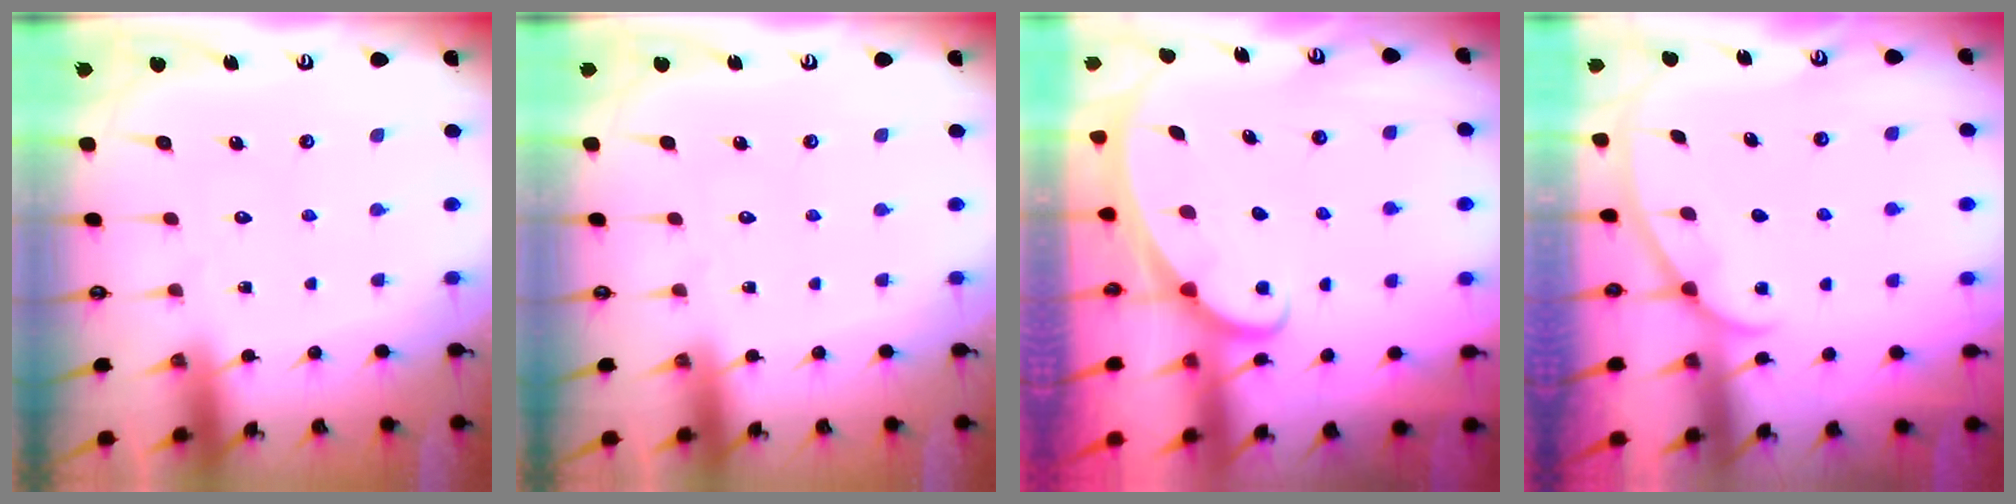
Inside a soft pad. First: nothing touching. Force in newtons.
{"total": 0.0}
{"total": 1.5, "press": 1.5, "slide": 0.1}
{"total": 0.8, "press": 0.8, "slide": 0.2}